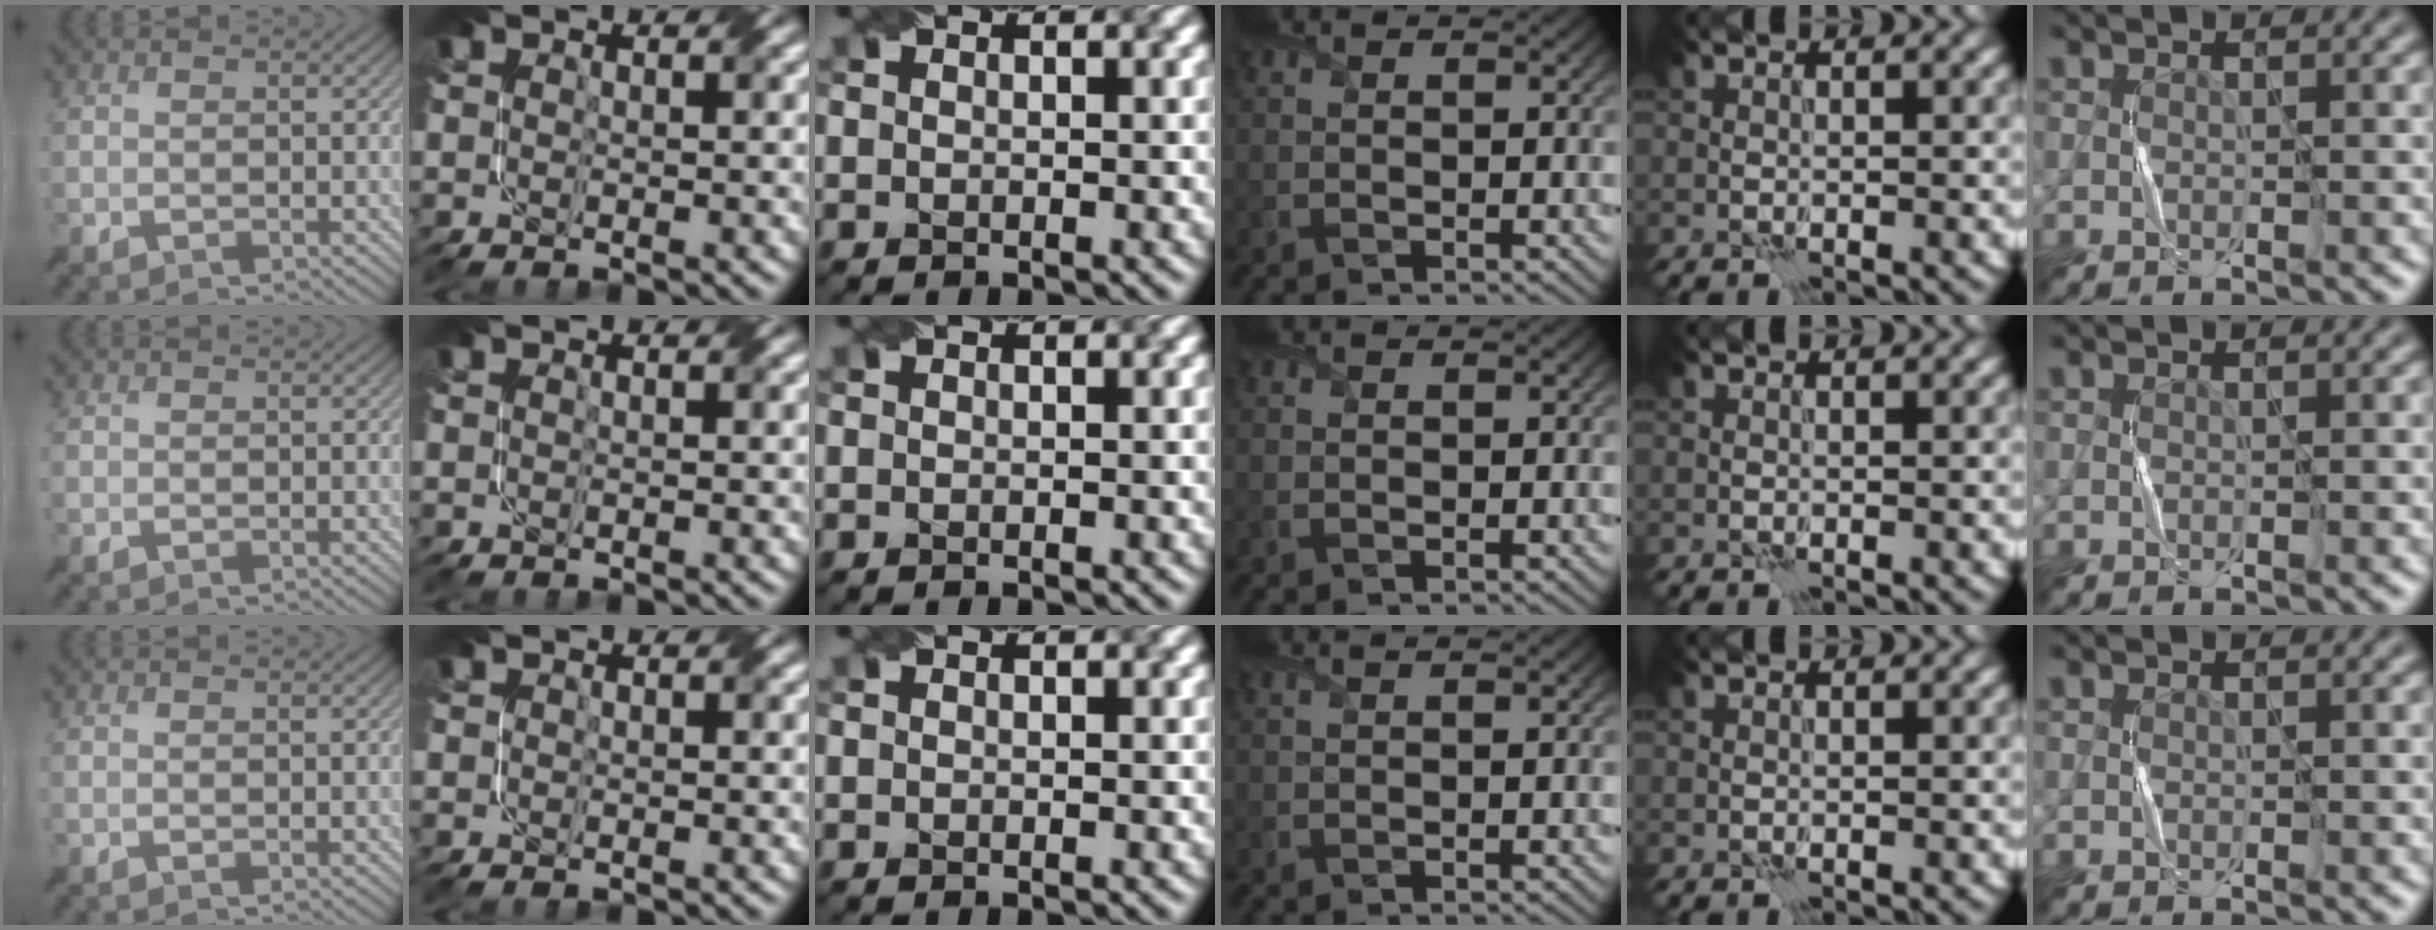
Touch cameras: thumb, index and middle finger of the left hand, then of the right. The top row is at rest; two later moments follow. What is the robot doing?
{"motion": "fold", "object": "coffee filter"}